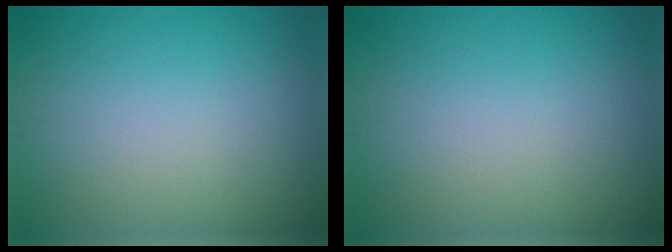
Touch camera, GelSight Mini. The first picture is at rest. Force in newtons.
{"total": 0.0}